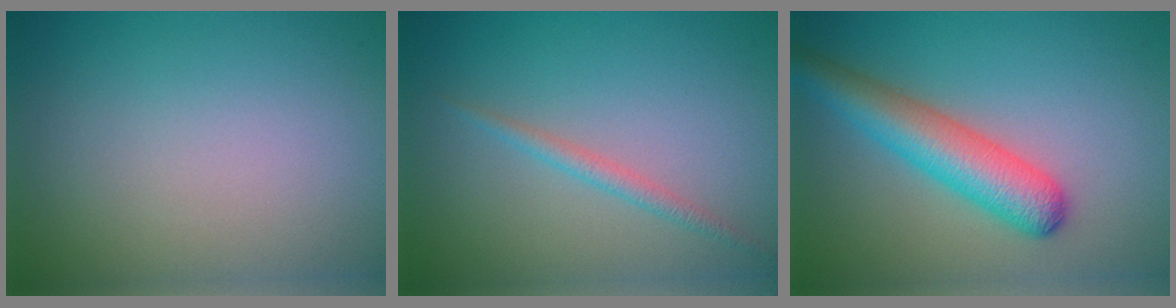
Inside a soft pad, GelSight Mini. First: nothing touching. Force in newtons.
{"total": 1.4, "press": 1.4, "slide": 0.1}
{"total": 5.4, "press": 5.4, "slide": 0.2}